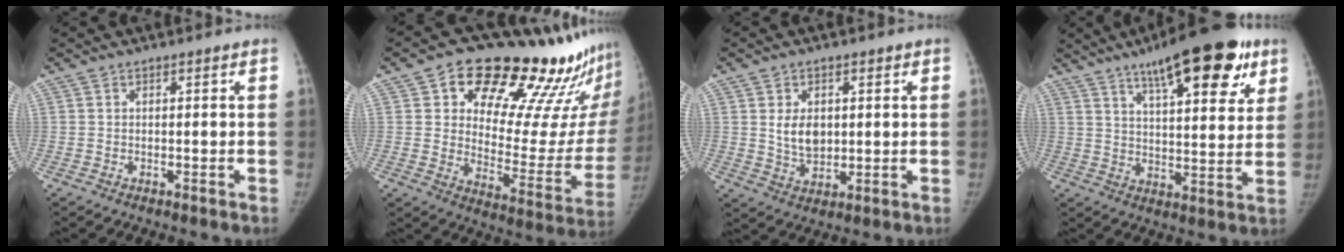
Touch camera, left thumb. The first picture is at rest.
{"total": 27.9, "force": [20.6, 10.5, 15.6], "torque": [-0.170, -0.100, 0.281]}
{"total": 6.3, "force": [1.2, 4.4, 4.4], "torque": [-0.054, -0.013, 0.031]}
{"total": 20.9, "force": [12.0, 6.7, 15.7], "torque": [-0.201, -0.030, 0.177]}